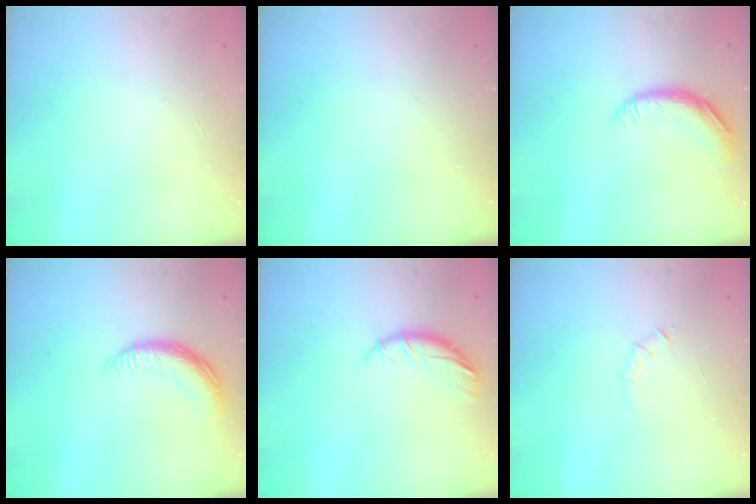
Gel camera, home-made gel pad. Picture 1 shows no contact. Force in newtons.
{"total": 0.0}
{"total": 11.1, "press": 10.9, "slide": 2.1}
{"total": 12.8, "press": 12.8, "slide": 0.9}
{"total": 9.0, "press": 8.9, "slide": 0.6}
{"total": 2.7, "press": 2.6, "slide": 0.8}